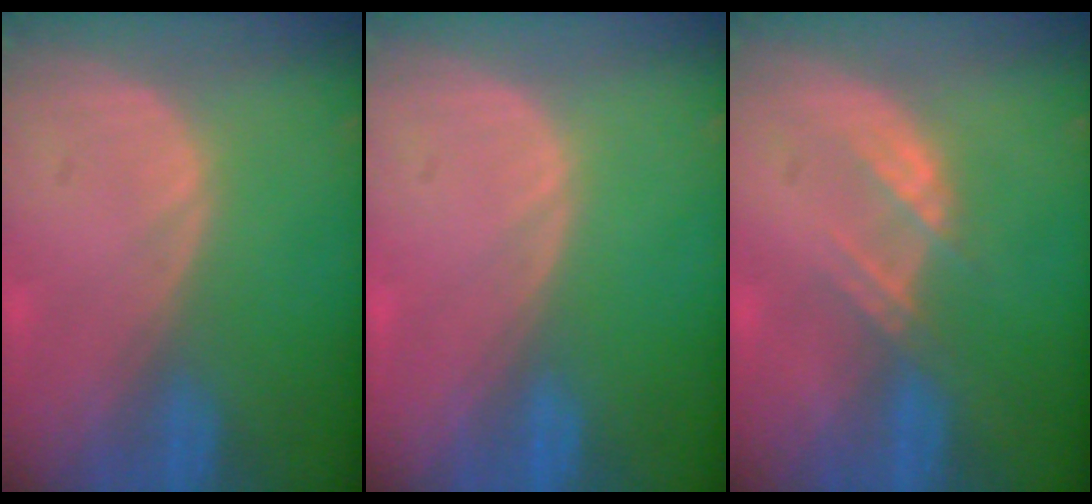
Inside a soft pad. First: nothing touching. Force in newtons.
{"total": 0.0}
{"total": 2.7, "press": 2.7, "slide": 0.3}